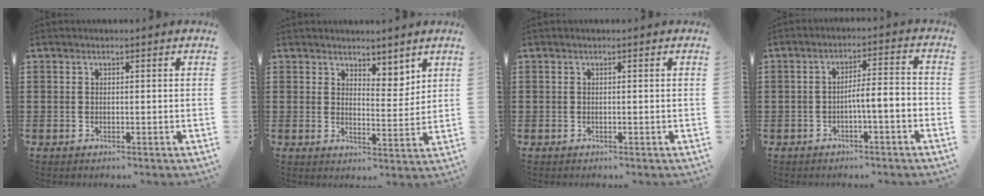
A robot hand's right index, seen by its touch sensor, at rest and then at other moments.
{"total": 4.1, "force": [3.6, 1.9, 0.5], "torque": [-0.007, -0.011, 0.065]}
{"total": 0.0}
{"total": 4.0, "force": [-2.1, 0.4, 3.4], "torque": [-0.063, 0.003, -0.045]}